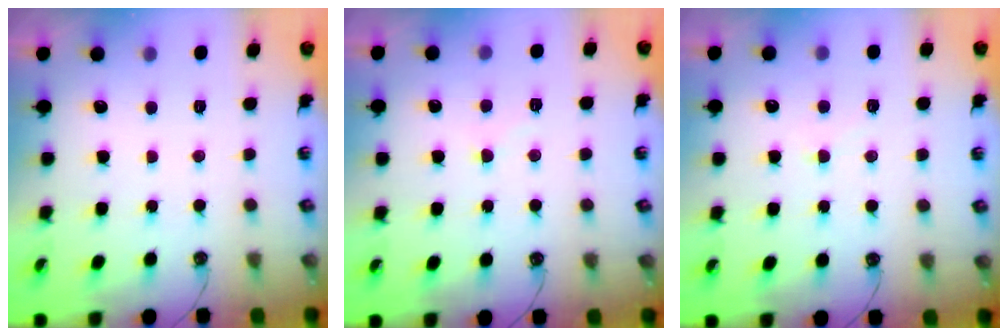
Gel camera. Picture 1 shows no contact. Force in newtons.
{"total": 4.9, "press": 4.9, "slide": 0.4}
{"total": 1.1, "press": 1.0, "slide": 0.5}